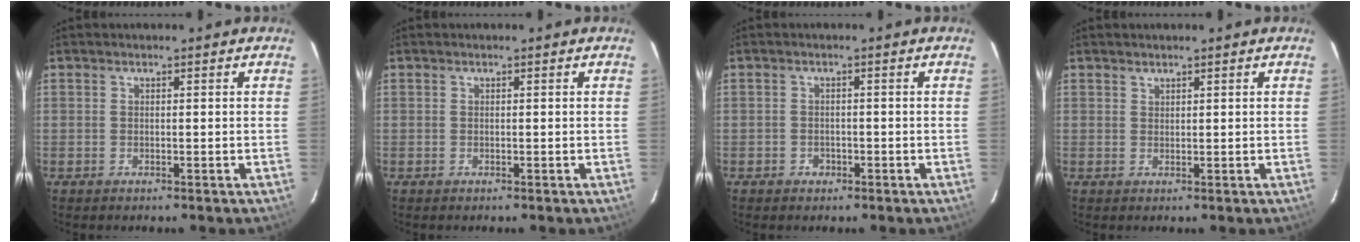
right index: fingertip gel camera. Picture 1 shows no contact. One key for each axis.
{"total": 0.0}
{"total": 2.0, "fx": -1.2, "fy": 1.6, "fz": 0.3, "tx": -0.007, "ty": 0.002, "tz": -0.017}
{"total": 4.2, "fx": 3.0, "fy": 2.9, "fz": 0.4, "tx": 0.004, "ty": 0.008, "tz": 0.061}